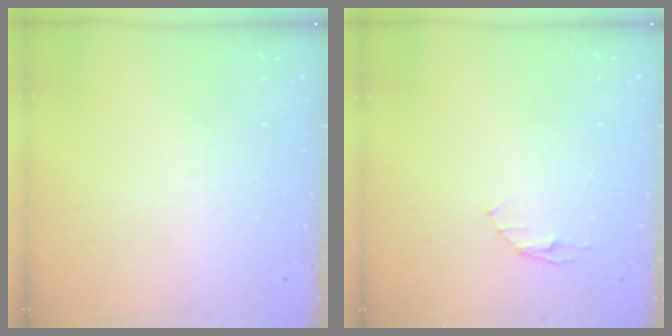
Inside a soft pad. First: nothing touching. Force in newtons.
{"total": 3.9, "press": 3.9, "slide": 0.5}